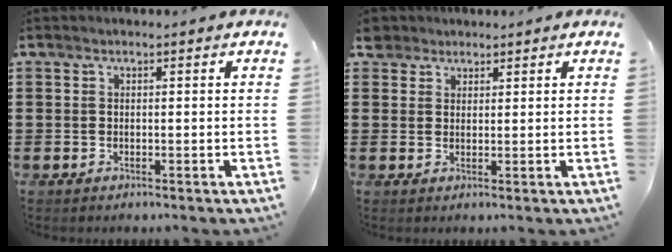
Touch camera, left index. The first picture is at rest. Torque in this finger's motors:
{"motor_torque": [0.25, -0.17, 0.00, 0.00]}